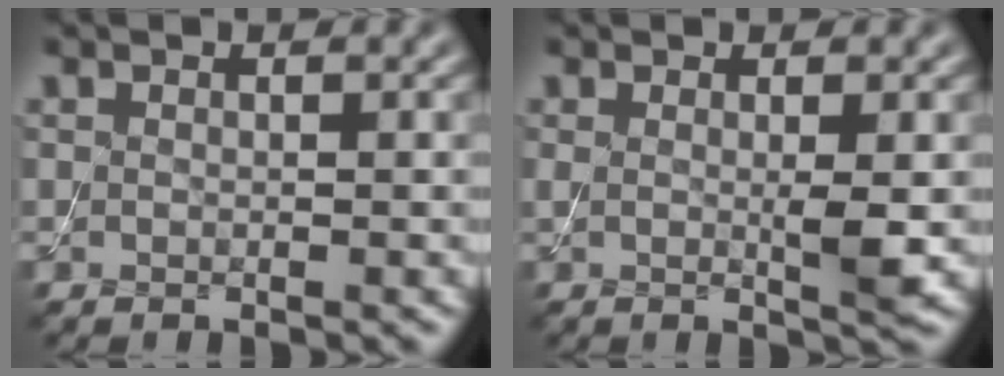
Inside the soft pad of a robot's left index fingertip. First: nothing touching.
{"total": 2.1, "force": [0.2, 0.2, 2.1], "torque": [-0.036, -0.007, 0.002]}